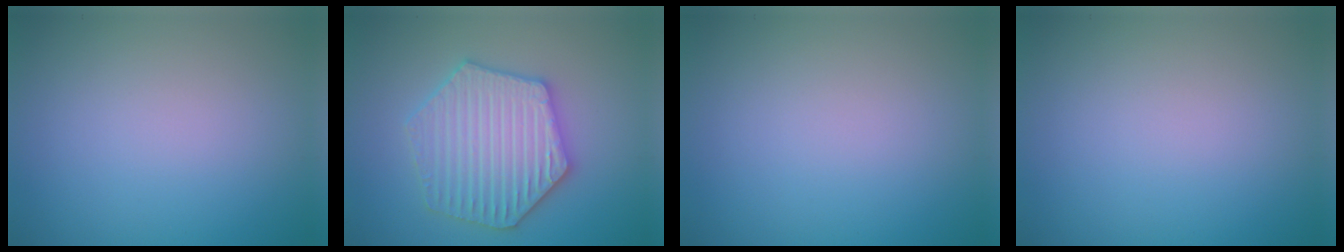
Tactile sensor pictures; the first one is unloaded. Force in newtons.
{"total": 6.1, "press": 6.1, "slide": 1.1}
{"total": 0.0}
{"total": 0.0}